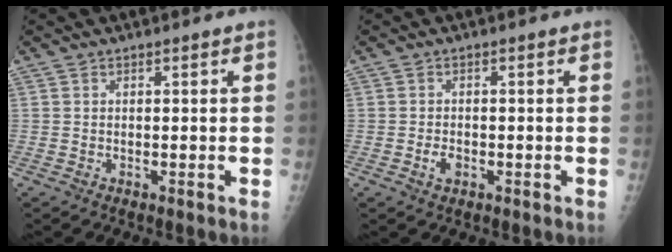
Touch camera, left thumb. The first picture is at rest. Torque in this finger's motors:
{"motor_torque": [-0.31, 0.26, 0.21, 0.11, 0.01]}